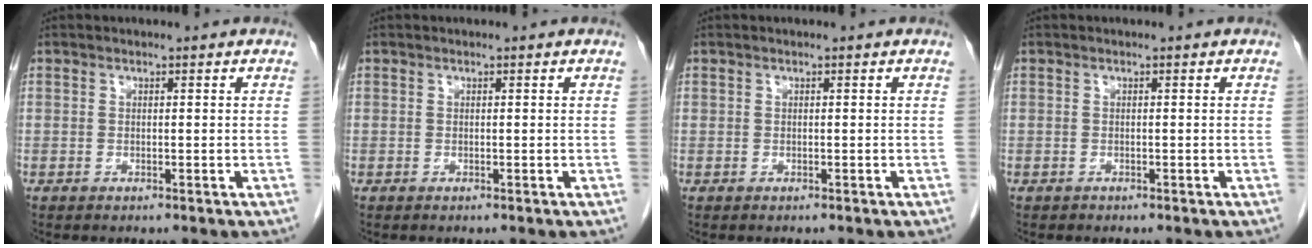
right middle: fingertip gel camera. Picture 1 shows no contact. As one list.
[{"total": 0.0}, {"total": 0.0}, {"total": 0.0}]